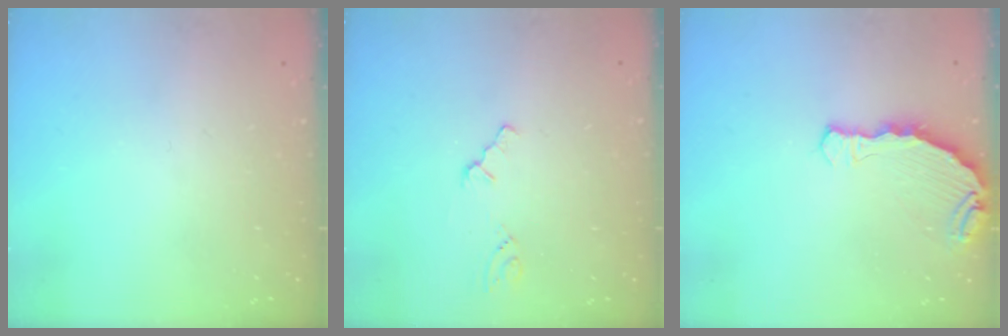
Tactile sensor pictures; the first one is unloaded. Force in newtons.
{"total": 0.5, "press": 0.5, "slide": 0.1}
{"total": 7.7, "press": 6.7, "slide": 3.7}